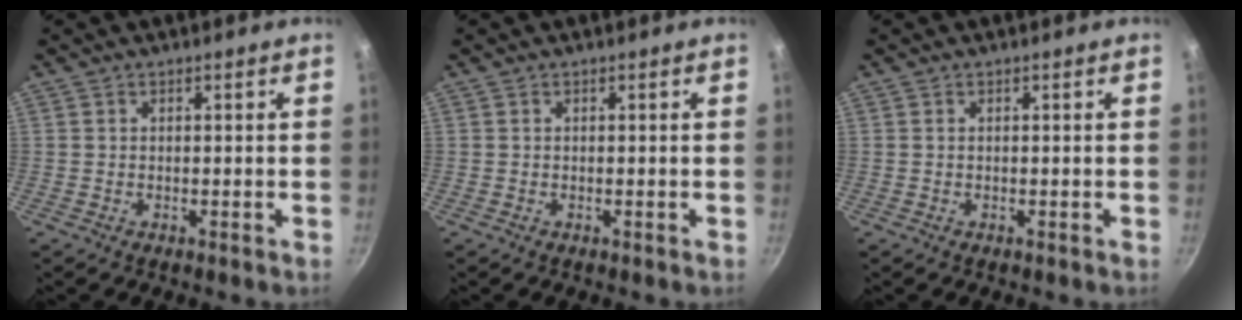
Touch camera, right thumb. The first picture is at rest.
{"total": 0.0}
{"total": 0.0}